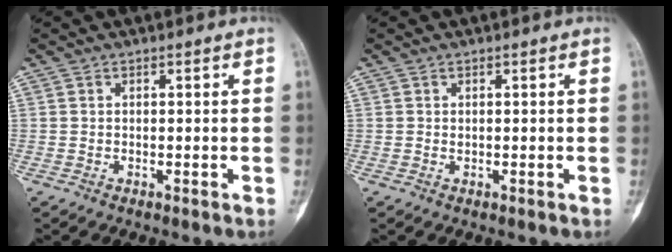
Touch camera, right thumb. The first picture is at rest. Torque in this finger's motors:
{"motor_torque": [-0.06, 0.17, 0.20, -0.38, 0.04]}